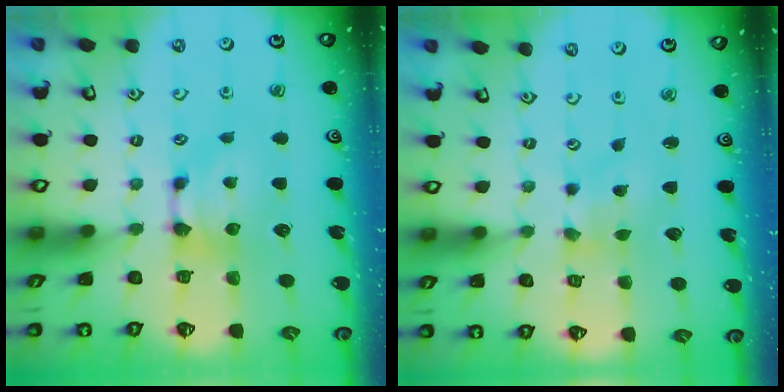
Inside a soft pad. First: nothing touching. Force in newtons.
{"total": 2.9, "press": 2.7, "slide": 0.9}